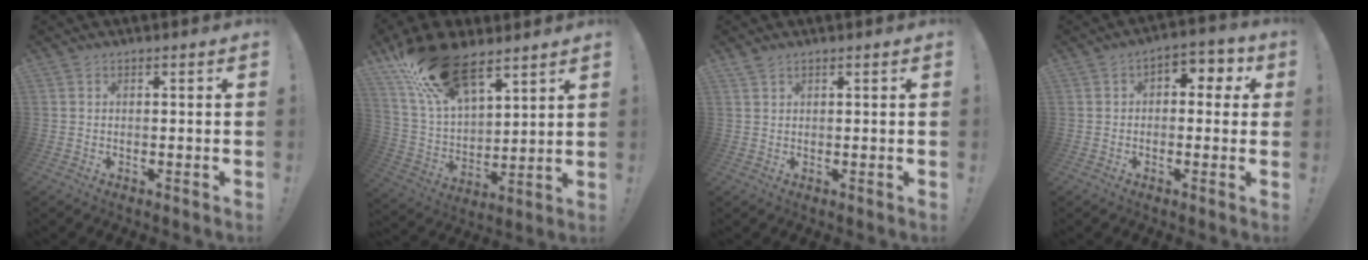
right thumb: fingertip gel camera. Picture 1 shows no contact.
{"total": 21.0, "force": [14.3, 10.0, 11.8], "torque": [-0.231, -0.082, 0.263]}
{"total": 1.7, "force": [1.4, 0.8, 0.5], "torque": [-0.006, -0.005, 0.027]}
{"total": 4.7, "force": [0.2, 3.8, 2.7], "torque": [-0.024, 0.005, 0.001]}